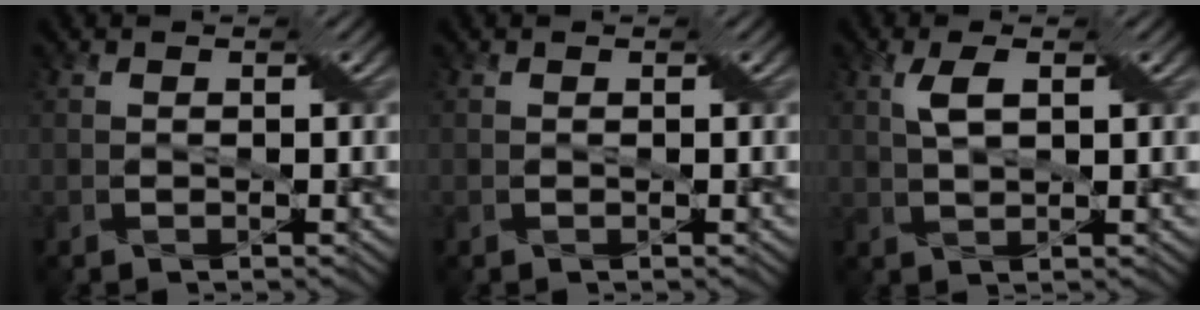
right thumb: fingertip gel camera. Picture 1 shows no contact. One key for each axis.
{"total": 0.0}
{"total": 3.1, "fx": 1.4, "fy": 0.8, "fz": 2.7, "tx": -0.061, "ty": 0.008, "tz": 0.026}